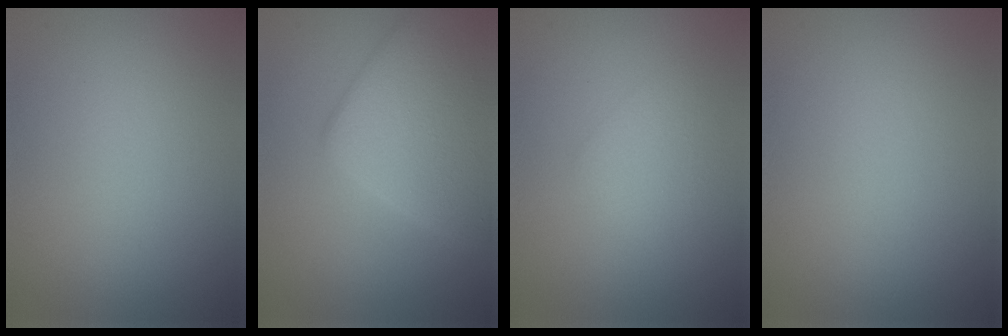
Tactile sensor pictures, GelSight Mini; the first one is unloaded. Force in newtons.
{"total": 6.6, "press": 6.6, "slide": 0.3}
{"total": 1.8, "press": 1.8, "slide": 0.0}
{"total": 0.0}